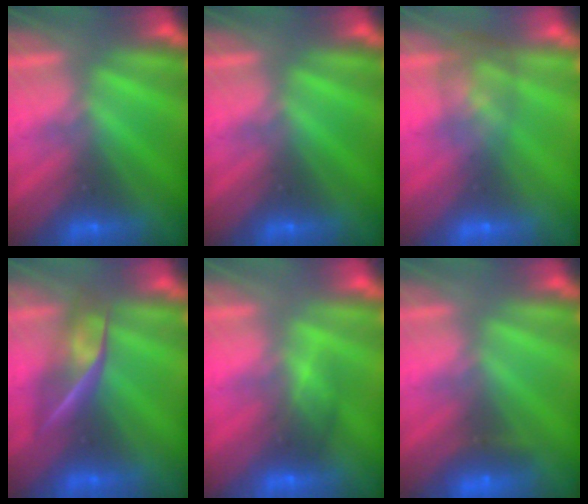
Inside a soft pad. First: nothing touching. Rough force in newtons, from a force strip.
{"total": 0.0}
{"total": 9.3}
{"total": 2.4}
{"total": 2.8}
{"total": 2.3}